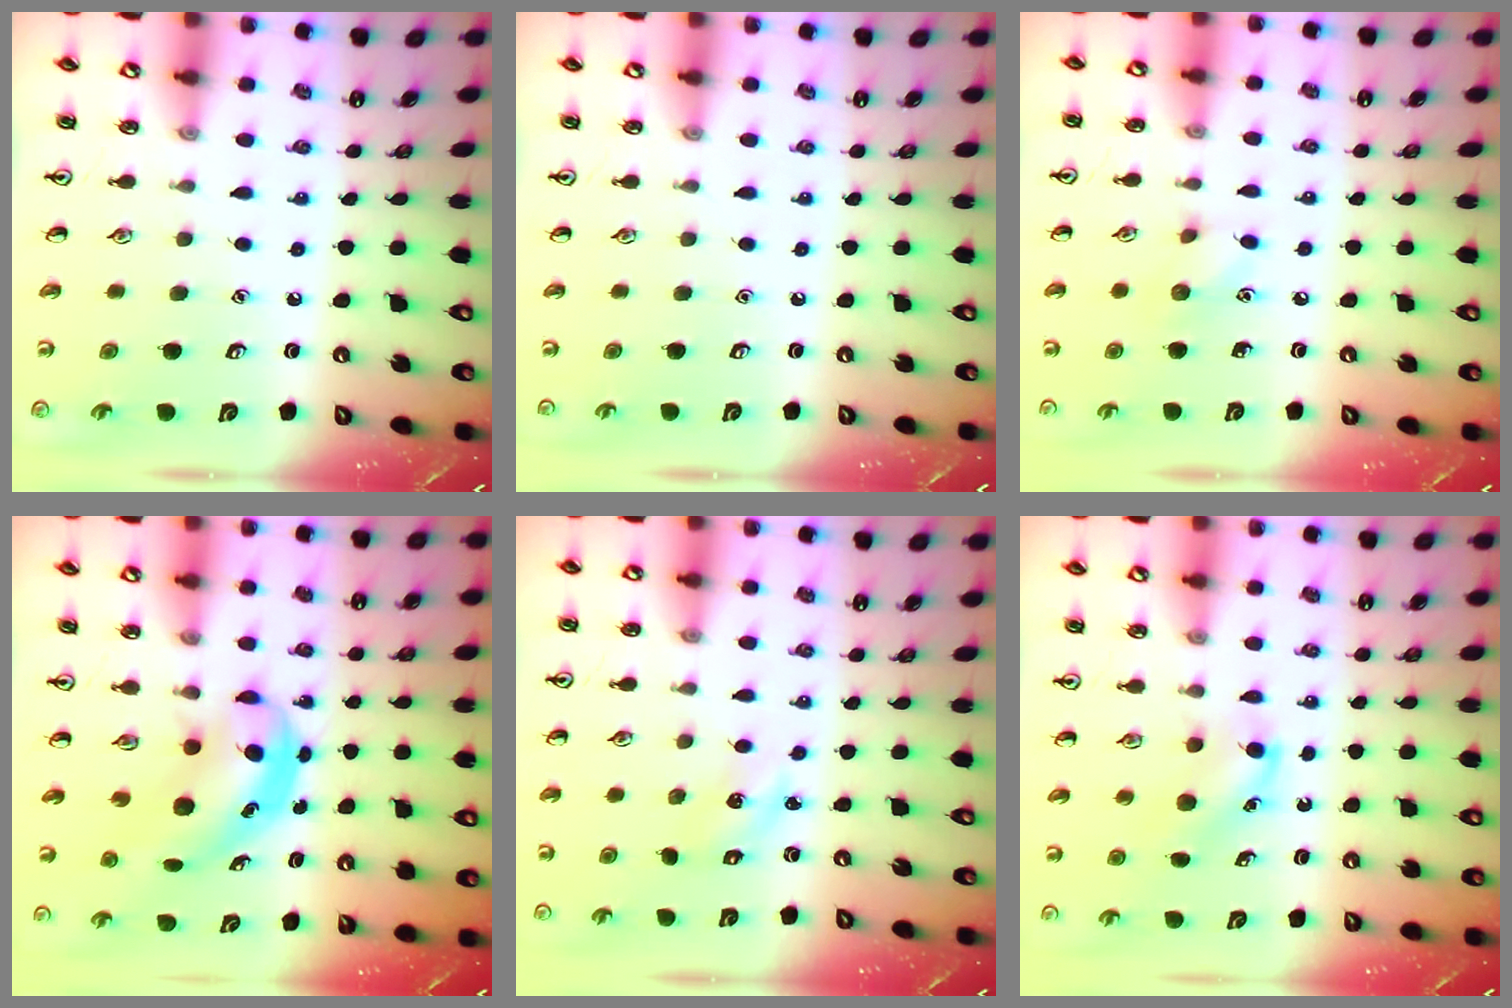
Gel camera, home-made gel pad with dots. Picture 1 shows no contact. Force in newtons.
{"total": 0.0}
{"total": 6.1, "press": 5.8, "slide": 1.7}
{"total": 4.7, "press": 4.6, "slide": 0.3}
{"total": 1.4, "press": 1.3, "slide": 0.5}
{"total": 4.6, "press": 4.4, "slide": 1.3}